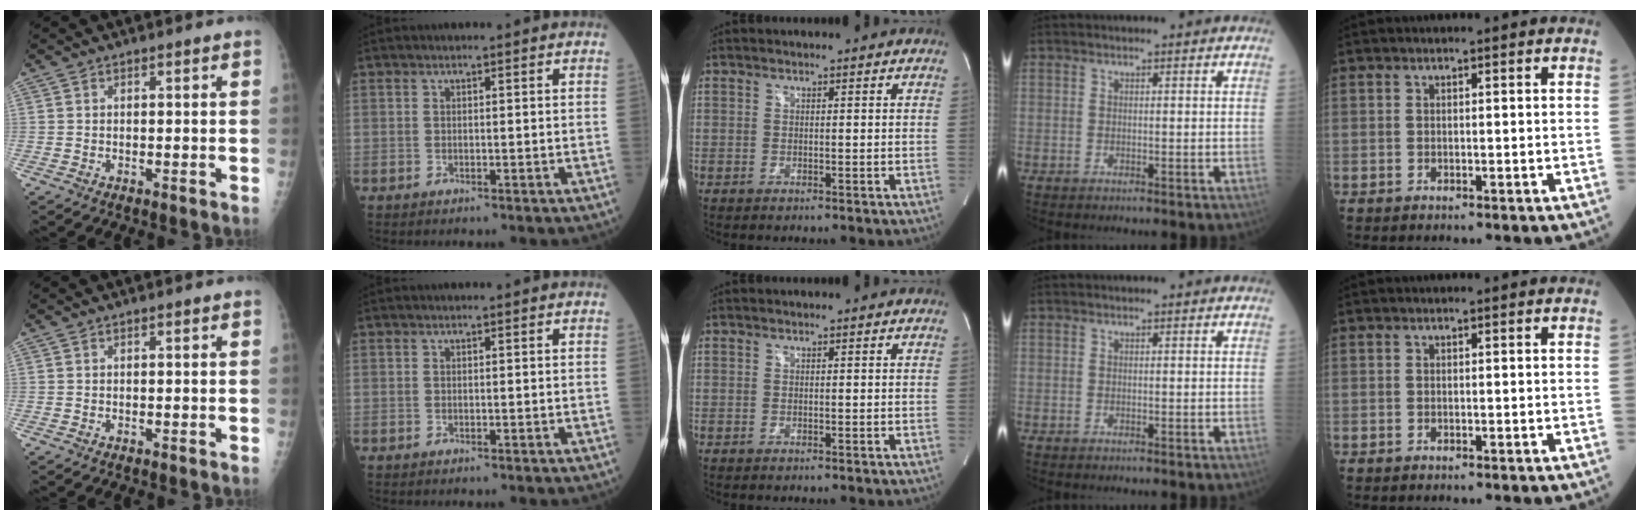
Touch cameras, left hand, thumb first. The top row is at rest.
{}